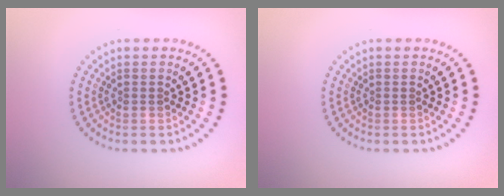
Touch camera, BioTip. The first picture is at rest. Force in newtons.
{"total": 0.0}